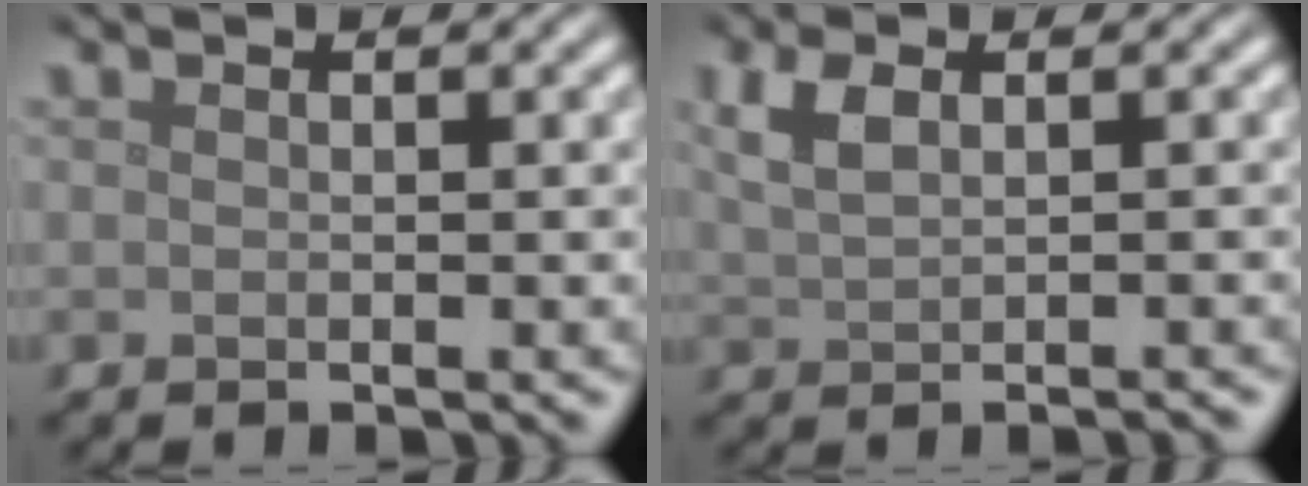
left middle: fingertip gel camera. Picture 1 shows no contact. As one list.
[{"total": 2.7, "force": [0.7, 1.1, 2.3], "torque": [-0.042, 0.007, 0.015]}]